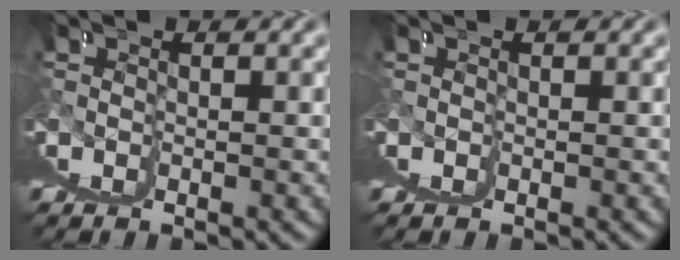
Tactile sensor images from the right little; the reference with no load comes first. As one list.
[{"total": 0.0}]